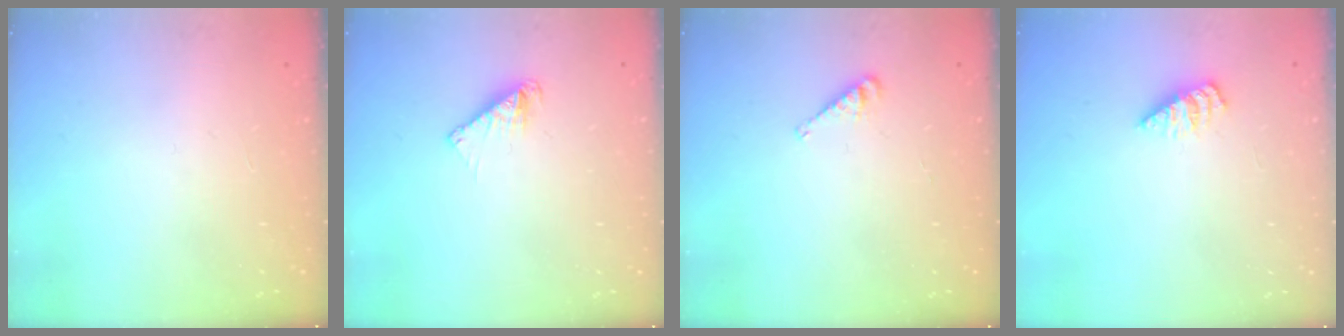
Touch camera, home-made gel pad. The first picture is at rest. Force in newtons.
{"total": 4.8, "press": 4.8, "slide": 0.4}
{"total": 5.0, "press": 5.0, "slide": 0.0}
{"total": 2.5, "press": 2.5, "slide": 0.3}